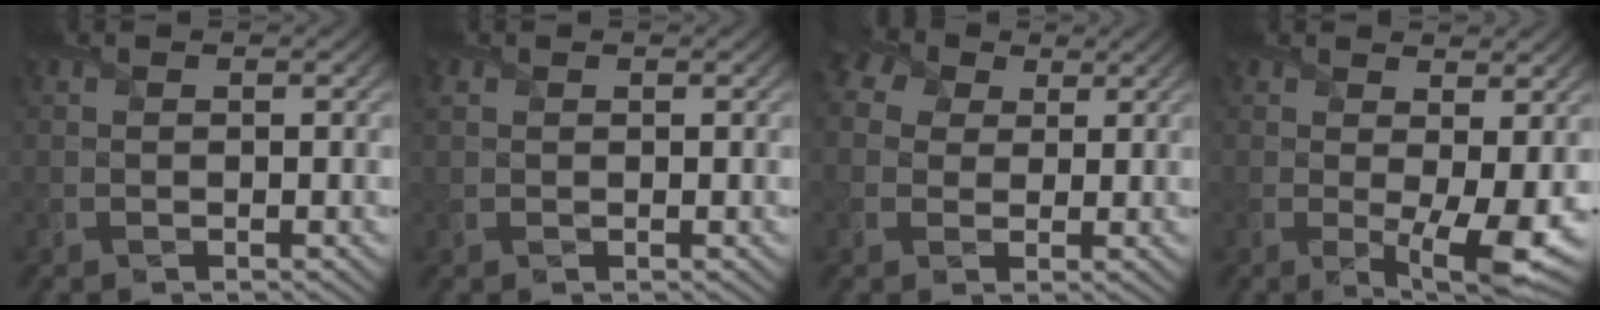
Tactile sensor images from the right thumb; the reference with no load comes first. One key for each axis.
{"total": 1.0, "fx": 0.5, "fy": 0.7, "fz": 0.4, "tx": -0.012, "ty": 0.002, "tz": 0.013}
{"total": 6.1, "fx": 2.6, "fy": 4.5, "fz": 3.0, "tx": -0.092, "ty": 0.018, "tz": 0.040}
{"total": 5.8, "fx": 0.0, "fy": 1.6, "fz": 5.5, "tx": -0.095, "ty": -0.018, "tz": 0.003}